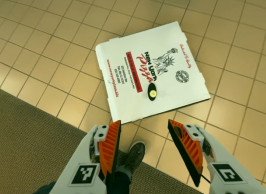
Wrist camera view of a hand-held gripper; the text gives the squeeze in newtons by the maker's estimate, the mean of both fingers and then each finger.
{"total": 0.0}